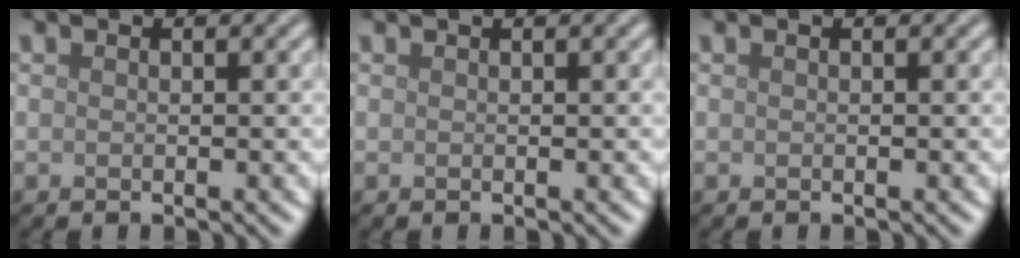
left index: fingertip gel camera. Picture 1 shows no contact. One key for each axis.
{"total": 0.6, "fx": 0.4, "fy": 0.2, "fz": 0.5, "tx": -0.005, "ty": 0.007, "tz": 0.003}
{"total": 0.0}